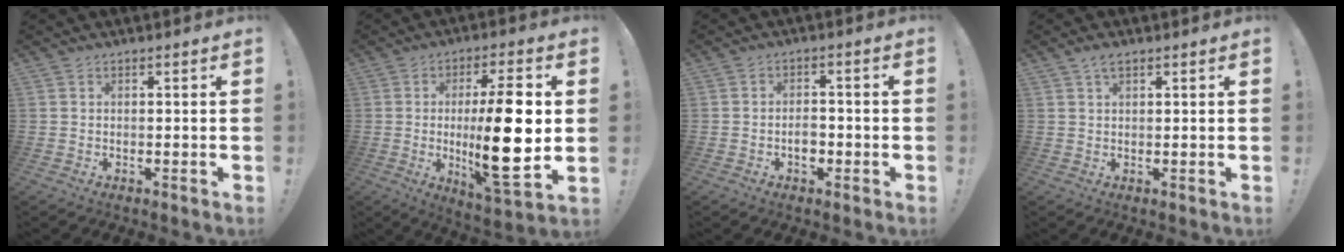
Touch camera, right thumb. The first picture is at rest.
{"total": 19.6, "force": [-0.2, 4.7, 19.0], "torque": [-0.322, -0.017, -0.010]}
{"total": 4.2, "force": [-1.5, 2.7, 2.8], "torque": [-0.032, 0.005, -0.029]}
{"total": 2.6, "force": [1.5, 1.2, 1.8], "torque": [-0.037, -0.001, 0.027]}